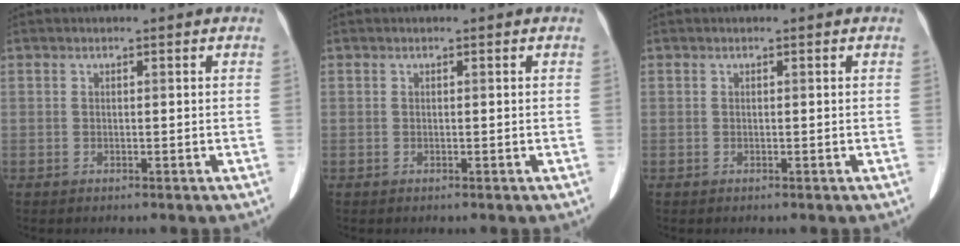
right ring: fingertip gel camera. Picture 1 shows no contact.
{"total": 0.0}
{"total": 0.0}